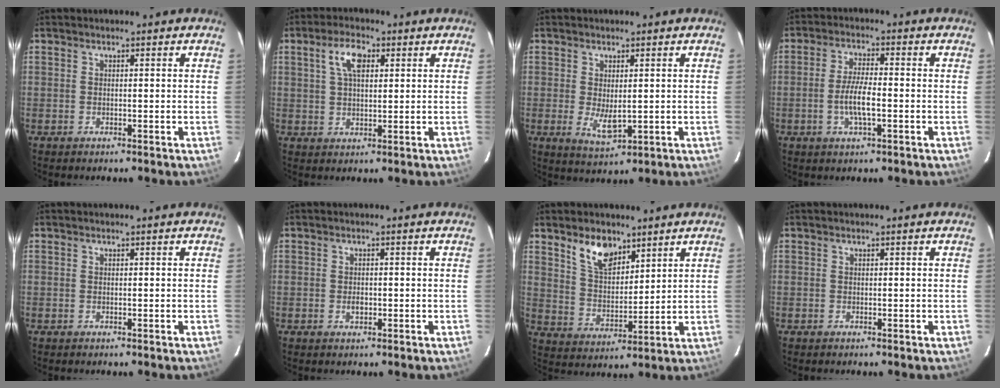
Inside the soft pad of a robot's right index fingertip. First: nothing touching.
{"total": 5.9, "force": [2.2, 2.8, 4.6], "torque": [-0.087, 0.015, 0.040]}
{"total": 4.7, "force": [-0.3, 2.2, 4.1], "torque": [-0.071, -0.015, 0.003]}
{"total": 6.0, "force": [-1.7, 1.4, 5.6], "torque": [-0.111, -0.002, -0.032]}
{"total": 0.0}
{"total": 1.5, "force": [-0.5, 1.1, 0.9], "torque": [-0.016, 0.001, -0.007]}
{"total": 8.8, "force": [5.9, 4.4, 4.8], "torque": [-0.084, 0.009, 0.117]}
{"total": 0.0}